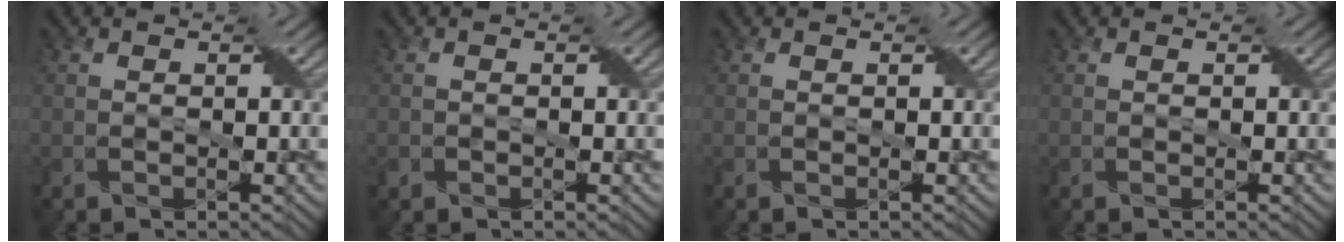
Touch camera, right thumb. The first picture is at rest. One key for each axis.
{"total": 0.8, "fx": -0.4, "fy": 0.6, "fz": 0.1, "tx": -0.005, "ty": -0.003, "tz": -0.008}
{"total": 0.0}
{"total": 0.0}